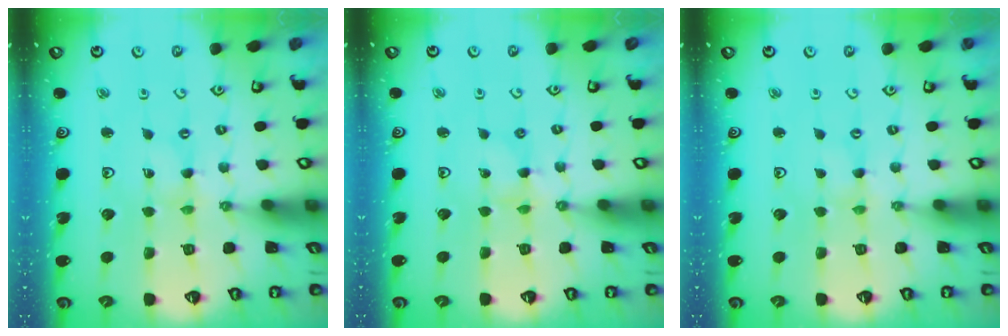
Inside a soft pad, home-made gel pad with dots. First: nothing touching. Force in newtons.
{"total": 1.8, "press": 1.8, "slide": 0.2}
{"total": 0.0}